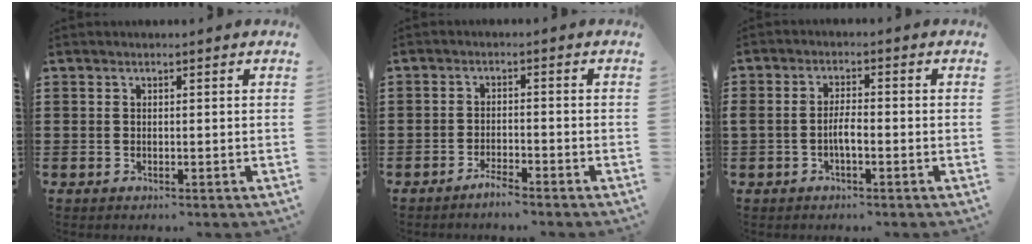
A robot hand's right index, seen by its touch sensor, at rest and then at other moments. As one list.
[{"total": 2.2, "force": [-2.1, 0.0, 0.4], "torque": [-0.011, 0.002, -0.041]}, {"total": 2.9, "force": [-1.1, 0.9, 2.5], "torque": [-0.054, 0.003, -0.023]}]